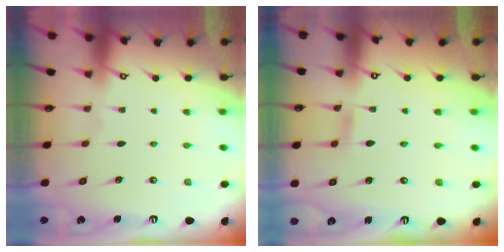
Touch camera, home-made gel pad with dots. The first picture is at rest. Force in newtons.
{"total": 3.1, "press": 3.1, "slide": 0.3}